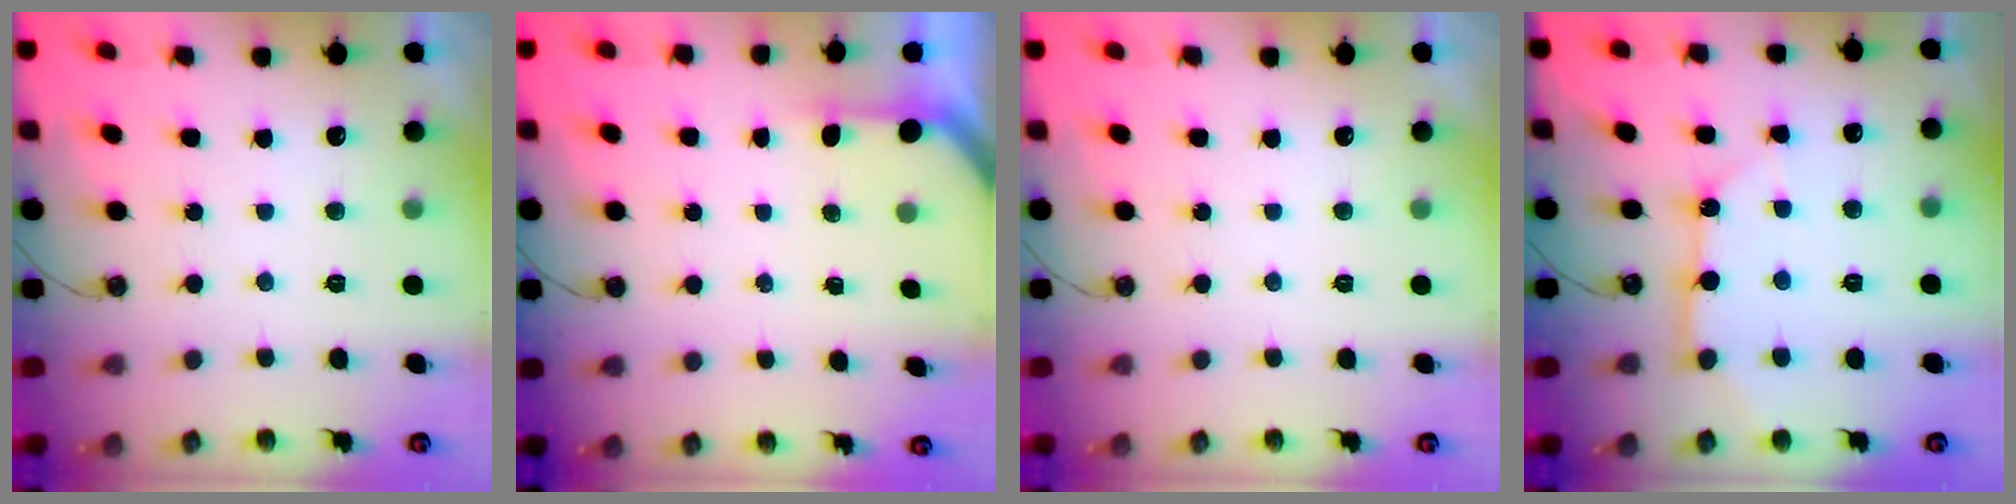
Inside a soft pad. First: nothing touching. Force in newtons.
{"total": 1.4, "press": 1.4, "slide": 0.2}
{"total": 0.0}
{"total": 10.1, "press": 10.1, "slide": 1.2}